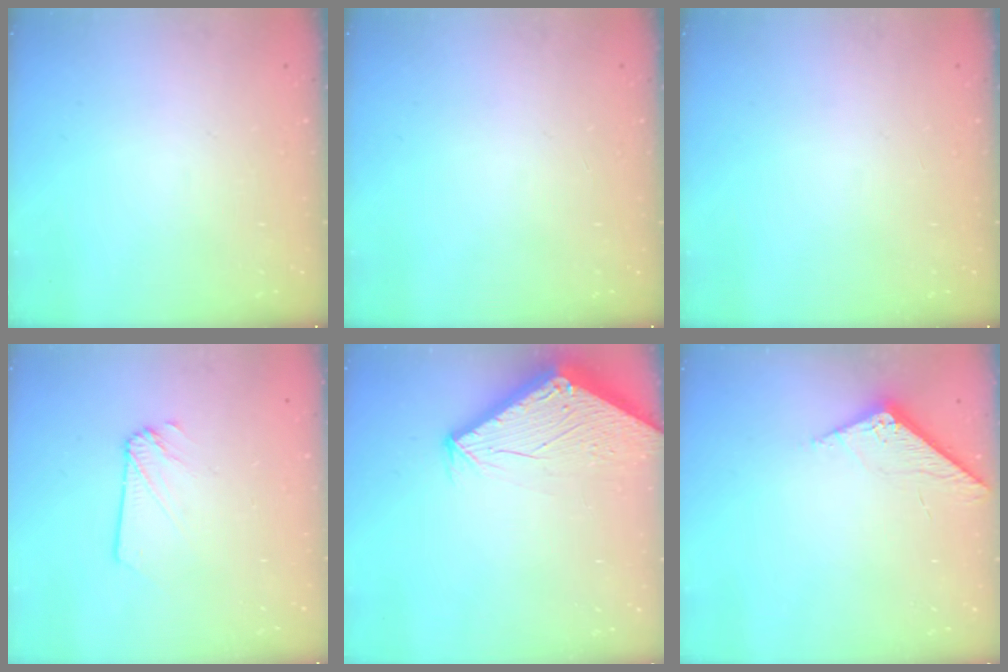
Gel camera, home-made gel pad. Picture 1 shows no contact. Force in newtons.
{"total": 0.0}
{"total": 0.0}
{"total": 2.8, "press": 2.8, "slide": 0.3}
{"total": 2.9, "press": 2.9, "slide": 0.1}
{"total": 7.0, "press": 7.0, "slide": 0.5}